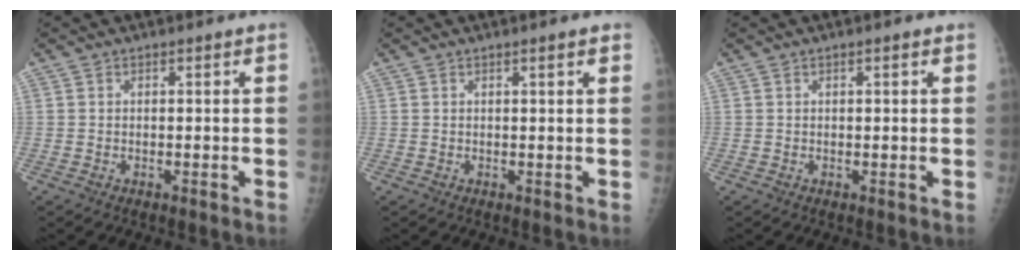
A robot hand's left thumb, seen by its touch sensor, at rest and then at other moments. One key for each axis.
{"total": 1.6, "fx": 1.0, "fy": 0.1, "fz": 1.2, "tx": -0.016, "ty": 0.000, "tz": 0.011}
{"total": 1.1, "fx": 0.3, "fy": 0.3, "fz": 0.9, "tx": -0.016, "ty": 0.002, "tz": 0.003}